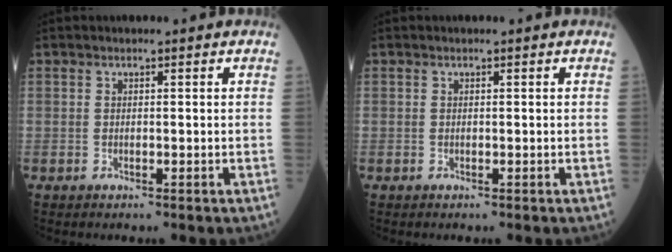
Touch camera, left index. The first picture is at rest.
{"total": 0.0}